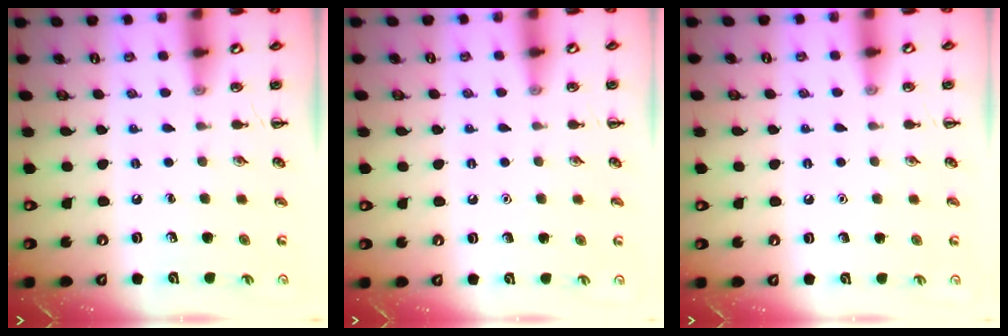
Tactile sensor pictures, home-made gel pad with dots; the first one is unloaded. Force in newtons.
{"total": 1.6, "press": 1.6, "slide": 0.1}
{"total": 1.5, "press": 1.5, "slide": 0.1}